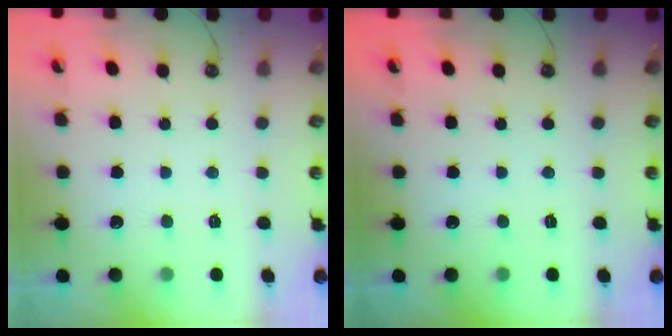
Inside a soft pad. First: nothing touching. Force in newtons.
{"total": 0.0}